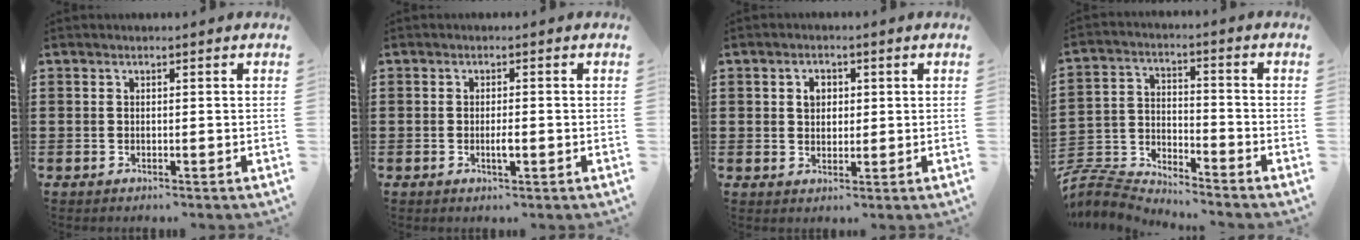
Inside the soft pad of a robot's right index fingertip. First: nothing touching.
{"total": 2.1, "force": [-0.6, 0.4, 1.9], "torque": [-0.037, -0.002, -0.010]}
{"total": 2.5, "force": [0.6, 1.9, 1.5], "torque": [-0.035, 0.011, 0.008]}
{"total": 5.0, "force": [-4.9, 0.8, 0.2], "torque": [-0.026, -0.009, -0.106]}